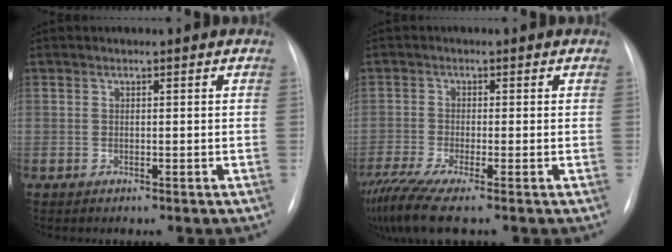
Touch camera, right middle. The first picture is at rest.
{"total": 8.1, "force": [-6.1, 0.1, 5.3], "torque": [-0.103, -0.022, -0.113]}